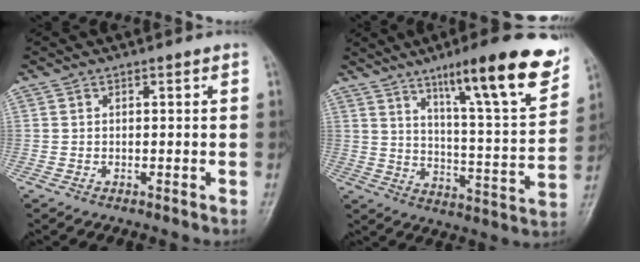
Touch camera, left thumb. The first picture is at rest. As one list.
[{"total": 20.3, "force": [12.5, 3.3, 15.7], "torque": [-0.200, -0.055, 0.192]}]